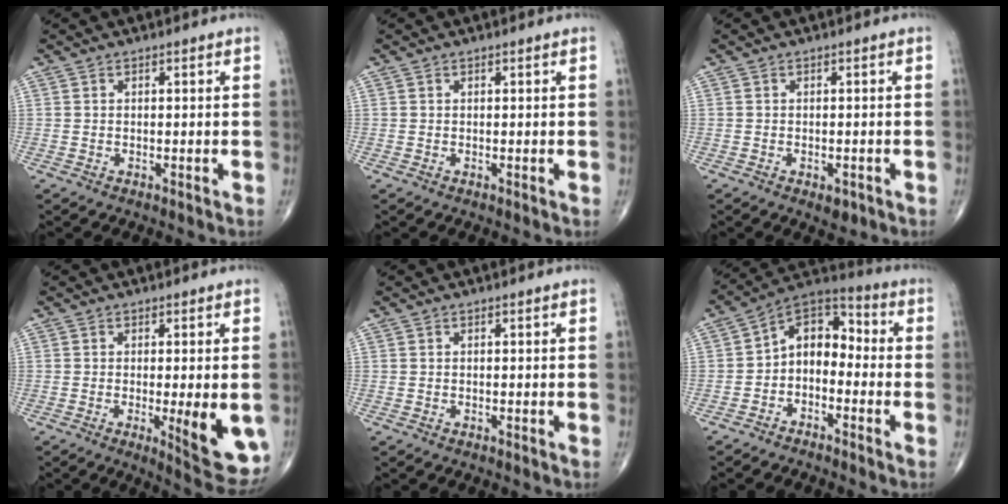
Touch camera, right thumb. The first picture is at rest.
{"total": 0.0}
{"total": 2.2, "force": [-1.1, 1.2, 1.6], "torque": [-0.019, 0.005, -0.008]}
{"total": 10.5, "force": [-2.0, 2.7, 9.9], "torque": [-0.121, -0.023, -0.021]}
{"total": 0.0}
{"total": 9.8, "force": [-2.2, 6.7, 6.8], "torque": [-0.080, 0.054, -0.057]}